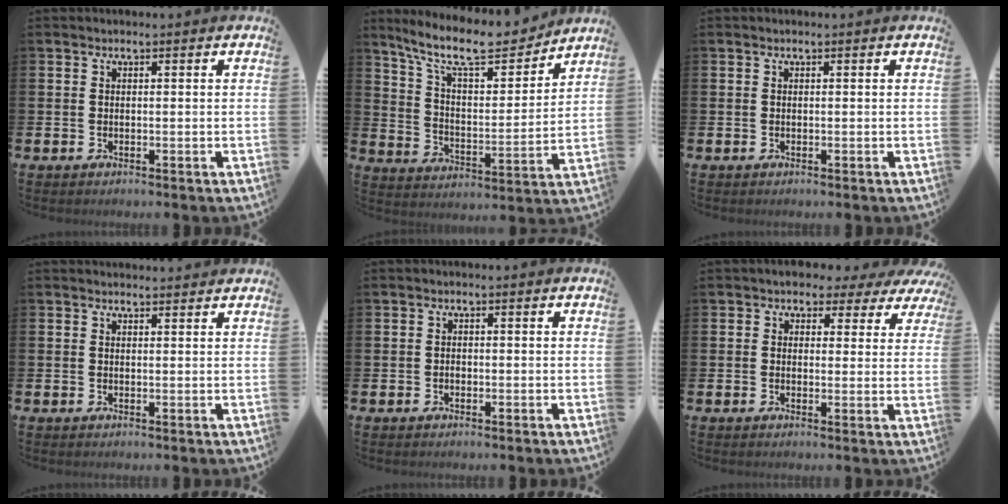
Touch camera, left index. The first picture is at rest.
{"total": 11.6, "force": [10.1, 2.7, 4.9], "torque": [-0.125, -0.062, 0.176]}
{"total": 0.0}
{"total": 1.3, "force": [1.3, 0.2, 0.0], "torque": [0.011, -0.007, 0.022]}
{"total": 0.6, "force": [-0.3, 0.4, 0.3], "torque": [-0.014, 0.005, -0.005]}
{"total": 2.5, "force": [1.6, 1.8, 0.5], "torque": [-0.009, -0.010, 0.021]}